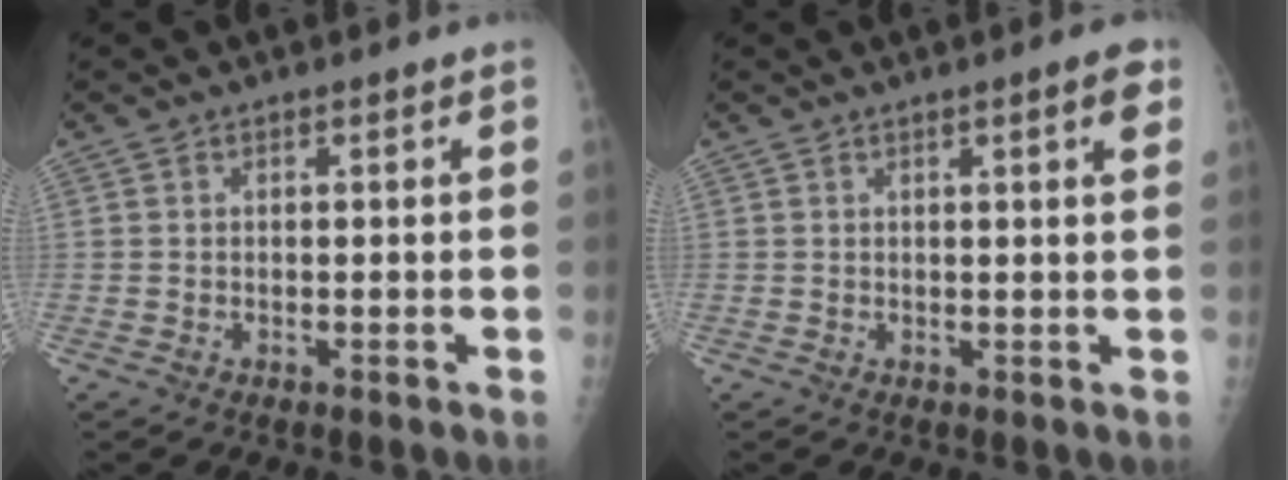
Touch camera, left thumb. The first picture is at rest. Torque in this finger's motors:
{"motor_torque": [-0.20, -0.24, -0.31, -0.14, 0.07]}